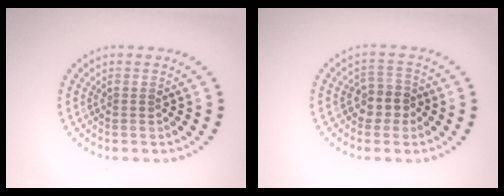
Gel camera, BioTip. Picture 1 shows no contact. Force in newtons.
{"total": 2.3, "press": 2.1, "slide": 1.1}